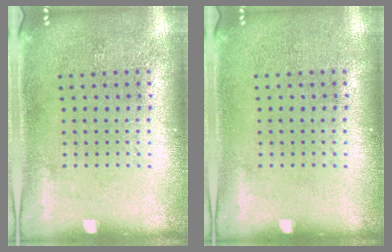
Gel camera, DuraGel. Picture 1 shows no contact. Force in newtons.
{"total": 0.0}